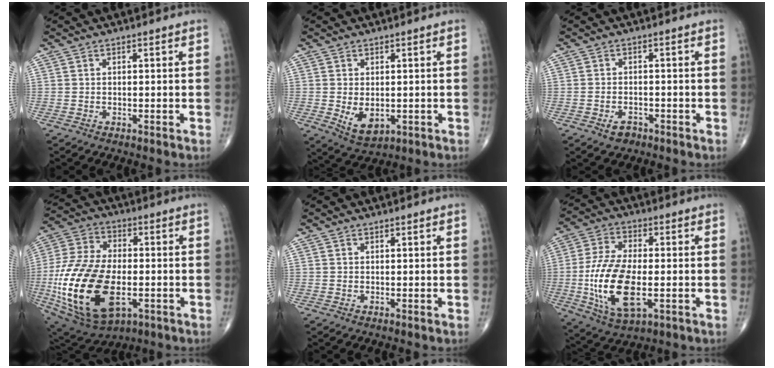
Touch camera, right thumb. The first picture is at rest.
{"total": 5.4, "force": [-0.7, 3.4, 4.2], "torque": [-0.064, -0.015, 0.004]}
{"total": 2.5, "force": [-1.4, 1.6, 1.2], "torque": [-0.017, 0.005, -0.019]}
{"total": 24.6, "force": [-5.1, 13.4, 19.9], "torque": [-0.403, -0.003, -0.074]}
{"total": 0.0}
{"total": 15.6, "force": [-2.6, 7.3, 13.6], "torque": [-0.275, -0.003, -0.042]}